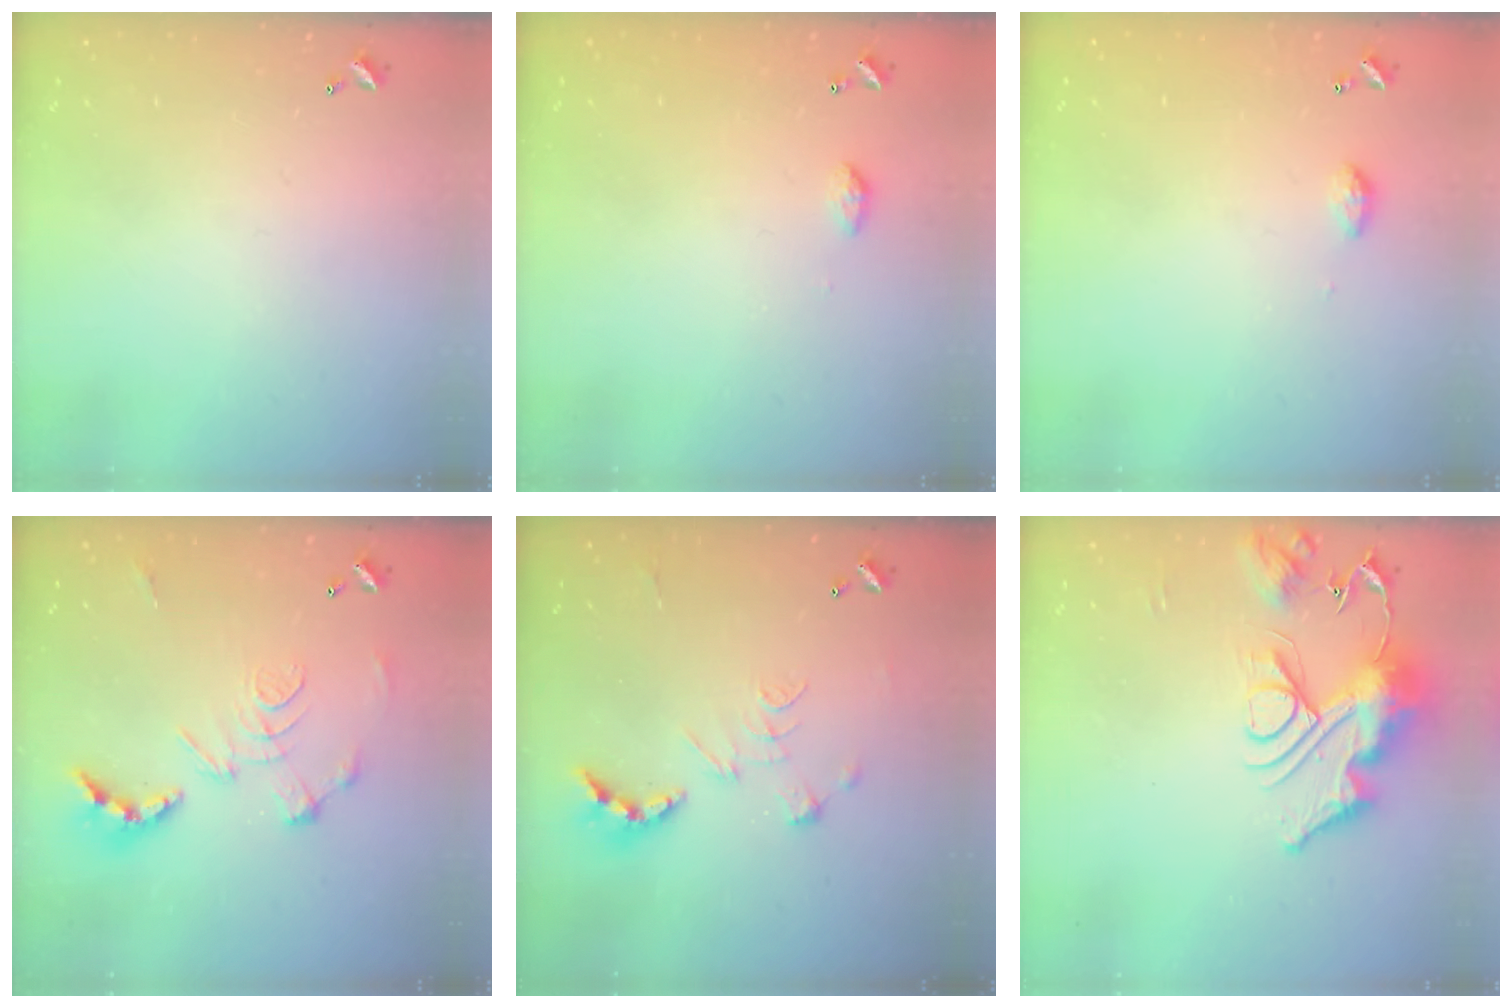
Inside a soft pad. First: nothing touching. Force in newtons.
{"total": 4.1, "press": 4.1, "slide": 0.6}
{"total": 4.7, "press": 4.7, "slide": 0.6}
{"total": 2.9, "press": 2.3, "slide": 1.7}
{"total": 2.5, "press": 2.0, "slide": 1.5}
{"total": 17.1, "press": 17.1, "slide": 1.7}